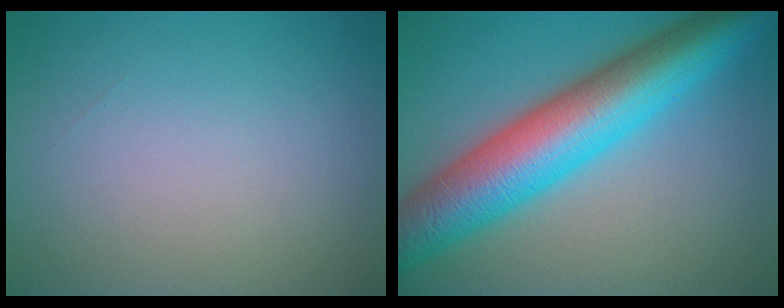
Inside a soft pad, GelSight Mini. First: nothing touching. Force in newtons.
{"total": 11.2, "press": 11.2, "slide": 0.1}